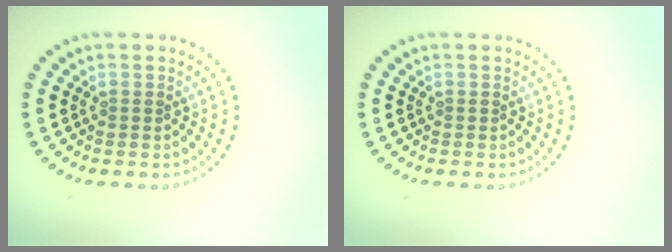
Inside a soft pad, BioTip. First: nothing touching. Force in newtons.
{"total": 0.0}